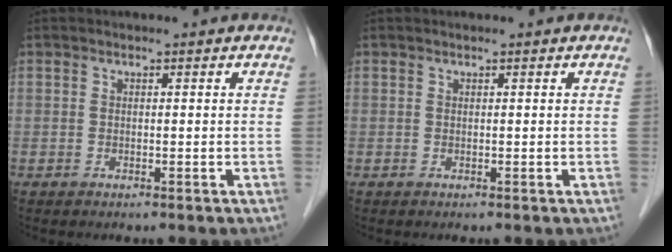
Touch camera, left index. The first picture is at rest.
{"total": 0.0}